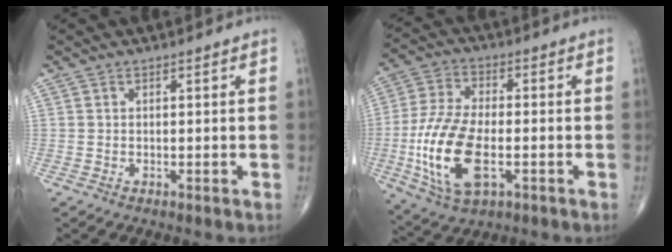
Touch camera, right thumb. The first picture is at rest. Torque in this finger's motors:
{"motor_torque": [1.81, 1.78, 1.67, -0.20, 0.65]}